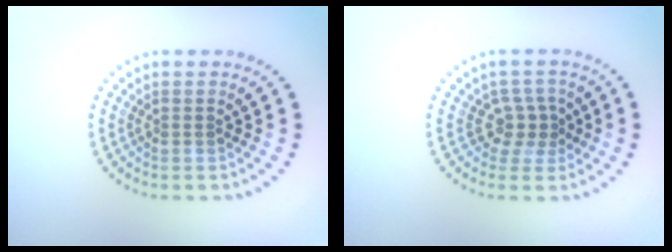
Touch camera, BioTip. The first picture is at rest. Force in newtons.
{"total": 2.4, "press": 1.8, "slide": 1.6}